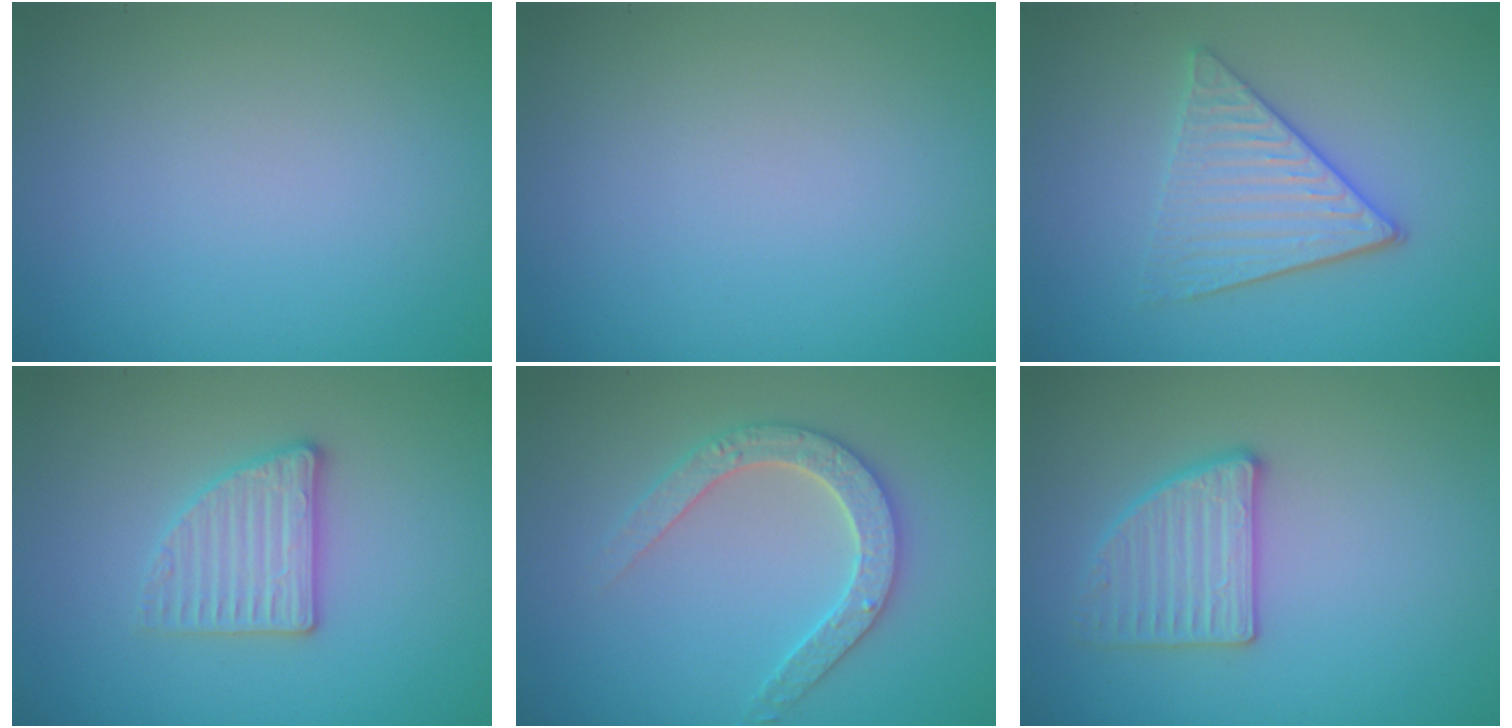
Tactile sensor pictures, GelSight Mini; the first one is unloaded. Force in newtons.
{"total": 0.0}
{"total": 3.8, "press": 3.3, "slide": 2.0}
{"total": 3.0, "press": 2.8, "slide": 1.2}
{"total": 3.0, "press": 2.9, "slide": 0.6}
{"total": 2.8, "press": 2.8, "slide": 0.3}